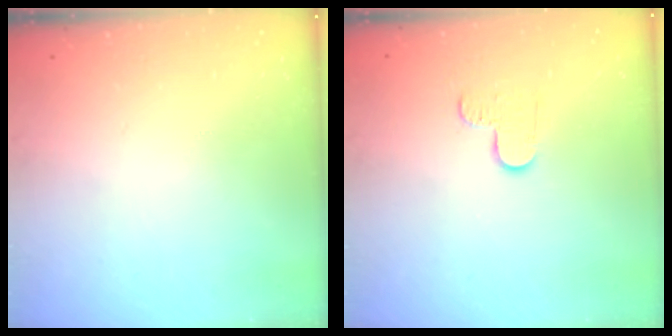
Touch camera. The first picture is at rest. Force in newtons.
{"total": 5.4, "press": 5.4, "slide": 0.5}